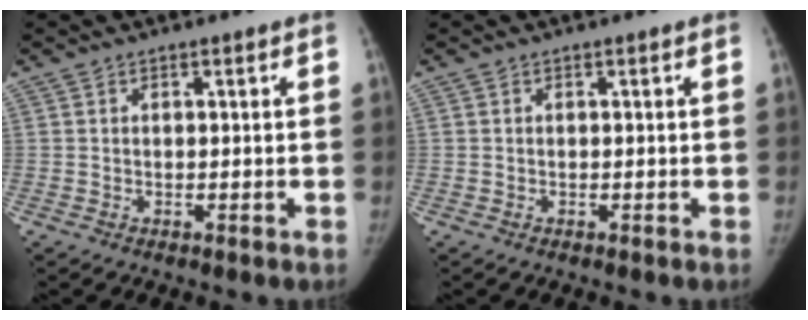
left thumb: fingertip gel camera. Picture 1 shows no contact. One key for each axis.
{"total": 0.0}